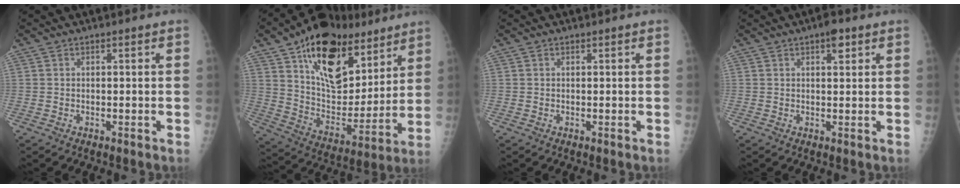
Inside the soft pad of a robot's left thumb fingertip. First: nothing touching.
{"total": 24.1, "force": [13.8, 13.0, 14.8], "torque": [-0.192, -0.054, 0.235]}
{"total": 0.0}
{"total": 3.0, "force": [1.7, 1.2, 2.1], "torque": [-0.021, -0.005, 0.021]}